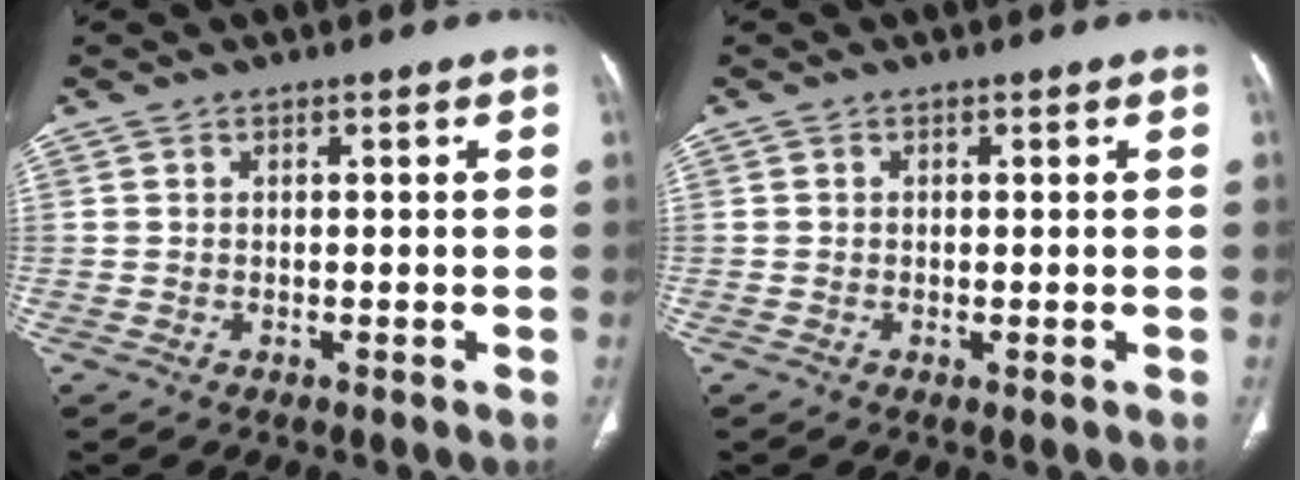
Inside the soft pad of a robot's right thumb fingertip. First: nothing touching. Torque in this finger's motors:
{"motor_torque": [1.45, 0.24, 0.23, -0.66, -0.03]}